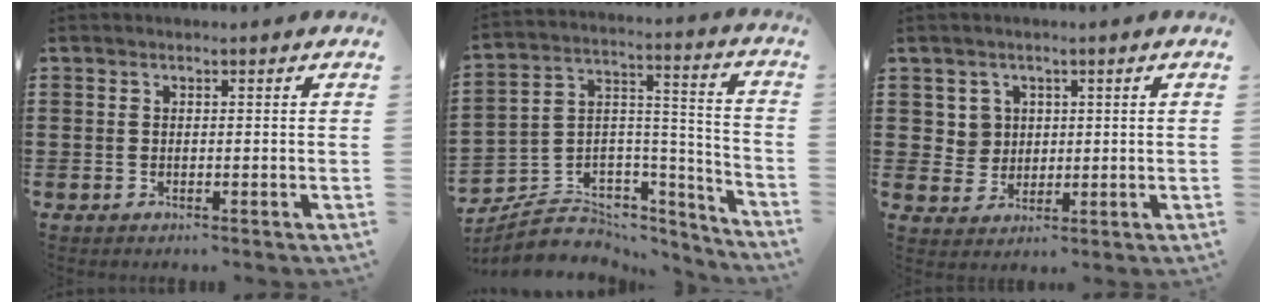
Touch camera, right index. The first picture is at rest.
{"total": 5.2, "force": [-3.7, 3.5, 0.4], "torque": [-0.029, -0.009, -0.072]}
{"total": 3.6, "force": [1.2, 3.4, 0.5], "torque": [-0.027, 0.012, 0.021]}